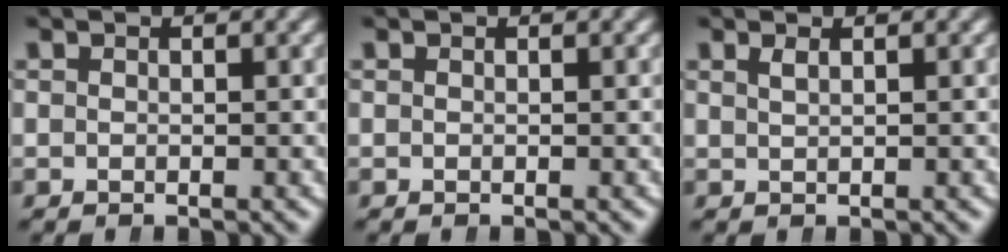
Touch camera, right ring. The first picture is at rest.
{"total": 0.0}
{"total": 1.0, "force": [0.7, -0.4, 0.5], "torque": [-0.006, 0.009, 0.012]}